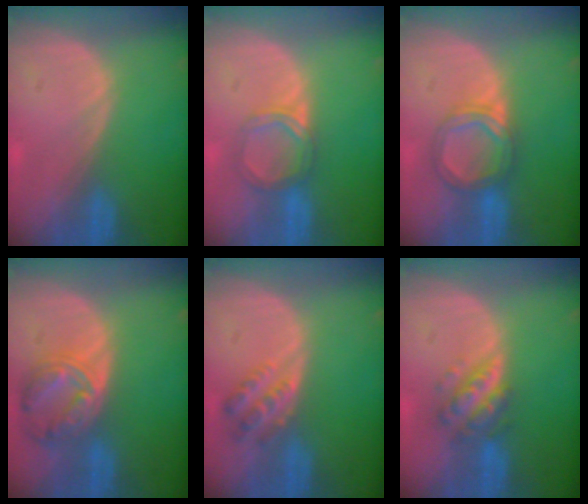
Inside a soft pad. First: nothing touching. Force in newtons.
{"total": 4.1, "press": 4.1, "slide": 0.4}
{"total": 5.4, "press": 5.3, "slide": 1.0}
{"total": 8.1, "press": 7.0, "slide": 4.1}
{"total": 4.4, "press": 4.1, "slide": 1.7}
{"total": 5.6, "press": 5.2, "slide": 2.1}